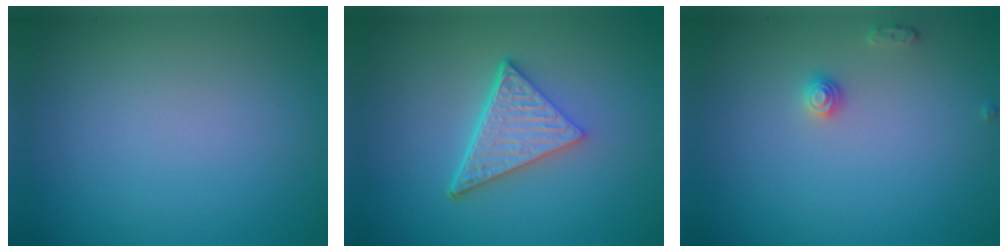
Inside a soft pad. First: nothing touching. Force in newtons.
{"total": 4.9, "press": 3.5, "slide": 3.5}
{"total": 1.2, "press": 1.2, "slide": 0.0}